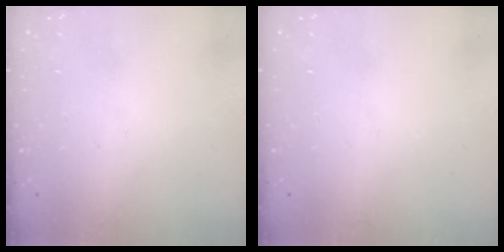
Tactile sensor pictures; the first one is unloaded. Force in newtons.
{"total": 0.0}